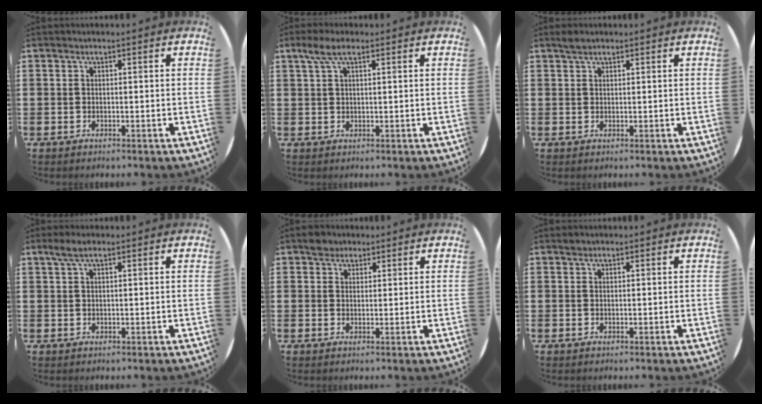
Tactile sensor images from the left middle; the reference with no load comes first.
{"total": 3.3, "force": [2.0, 1.1, 2.4], "torque": [-0.052, 0.008, 0.033]}
{"total": 1.3, "force": [1.1, 0.5, 0.5], "torque": [-0.010, 0.005, 0.020]}
{"total": 2.3, "force": [1.6, 0.6, 1.6], "torque": [-0.033, 0.007, 0.027]}
{"total": 2.3, "force": [2.0, 1.2, 0.1], "torque": [0.004, 0.002, 0.038]}
{"total": 0.5, "force": [0.5, 0.2, 0.0], "torque": [0.010, 0.001, 0.007]}